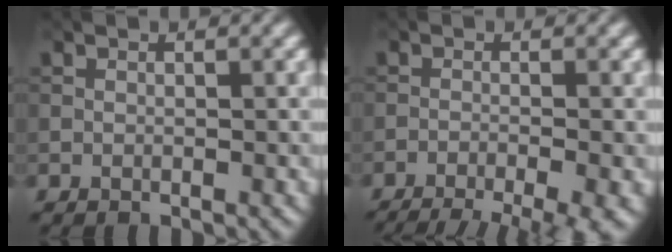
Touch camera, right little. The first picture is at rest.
{"total": 9.6, "force": [-7.3, 2.3, 5.8], "torque": [-0.074, -0.022, -0.093]}